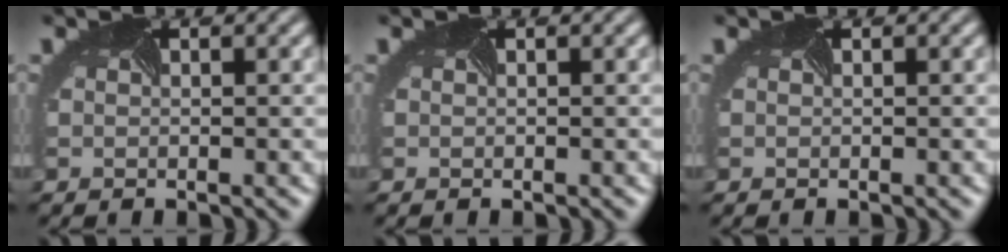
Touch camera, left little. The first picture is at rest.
{"total": 0.0}
{"total": 0.0}